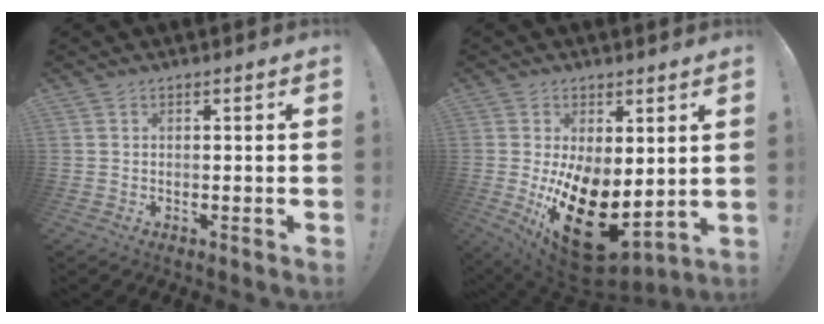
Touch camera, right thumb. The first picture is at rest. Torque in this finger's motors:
{"motor_torque": [0.76, 0.85, 1.65, -1.12, 0.72]}